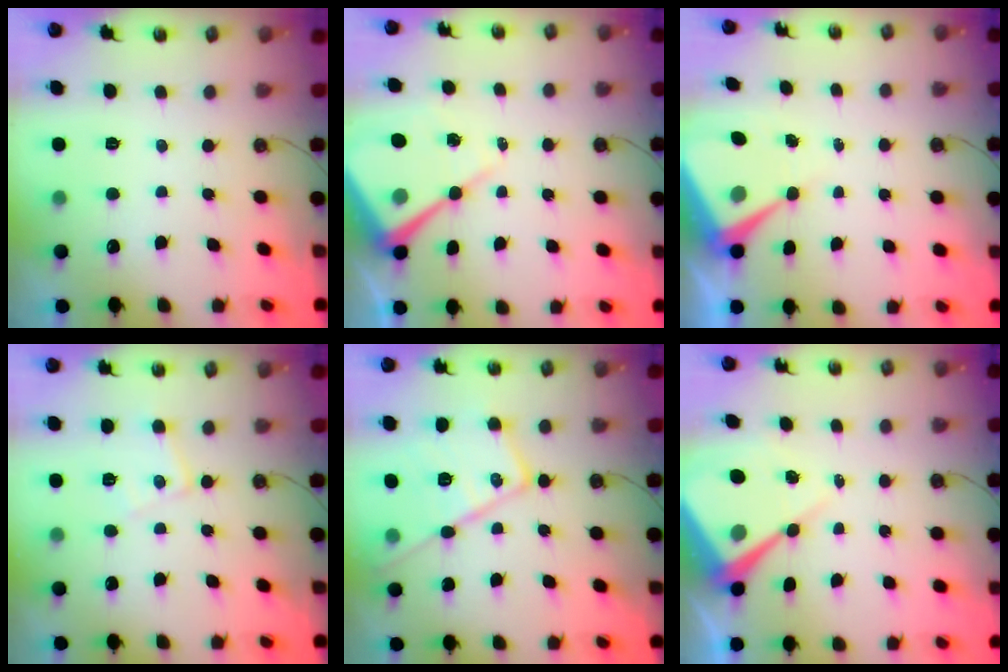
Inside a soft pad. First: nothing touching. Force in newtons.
{"total": 12.7, "press": 12.7, "slide": 1.2}
{"total": 8.1, "press": 8.1, "slide": 0.2}
{"total": 8.1, "press": 8.0, "slide": 0.6}
{"total": 18.3, "press": 18.3, "slide": 1.0}
{"total": 9.4, "press": 9.4, "slide": 0.7}